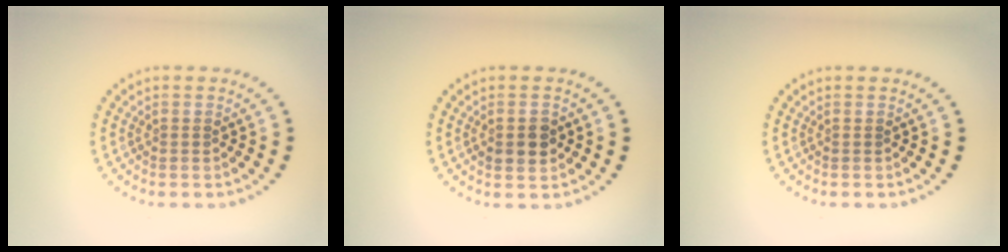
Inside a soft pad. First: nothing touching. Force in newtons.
{"total": 2.6, "press": 2.6, "slide": 0.2}
{"total": 0.0}